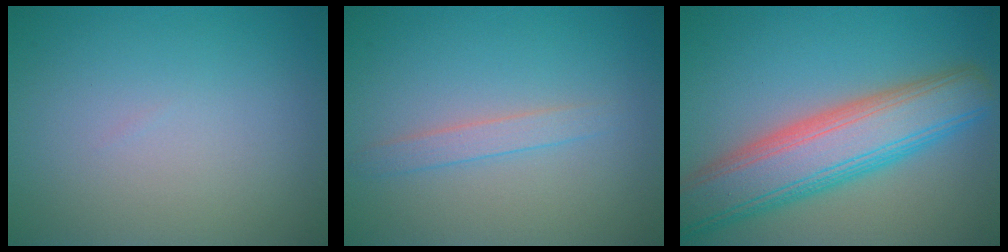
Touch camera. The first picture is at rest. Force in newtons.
{"total": 1.5, "press": 1.5, "slide": 0.1}
{"total": 8.9, "press": 8.9, "slide": 0.2}